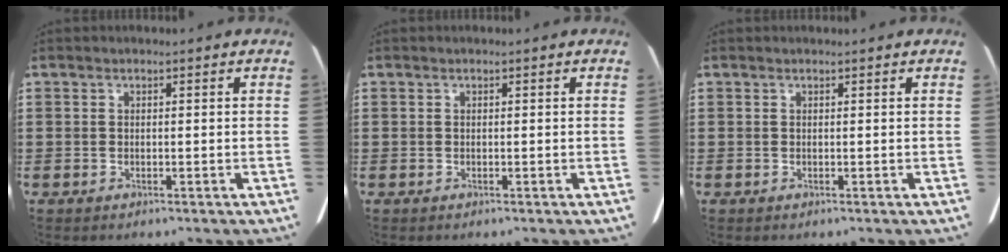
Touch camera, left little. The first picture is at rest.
{"total": 0.0}
{"total": 0.0}